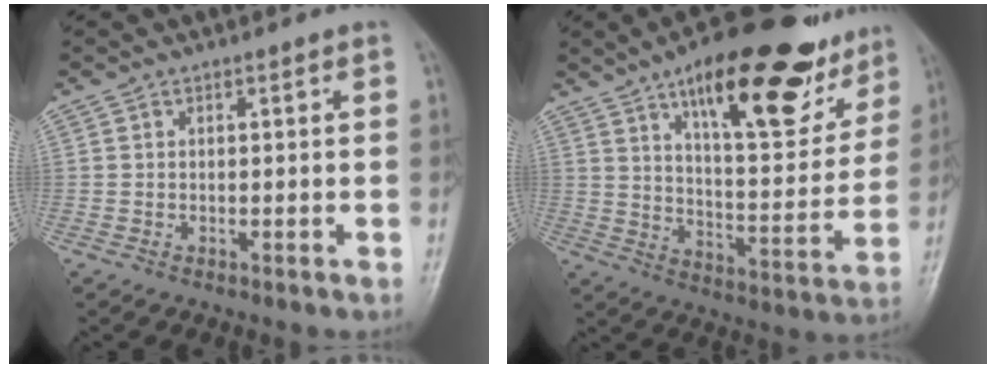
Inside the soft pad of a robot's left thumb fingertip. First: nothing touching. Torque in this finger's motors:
{"motor_torque": [0.93, 0.92, 1.51, -1.26, 0.31]}